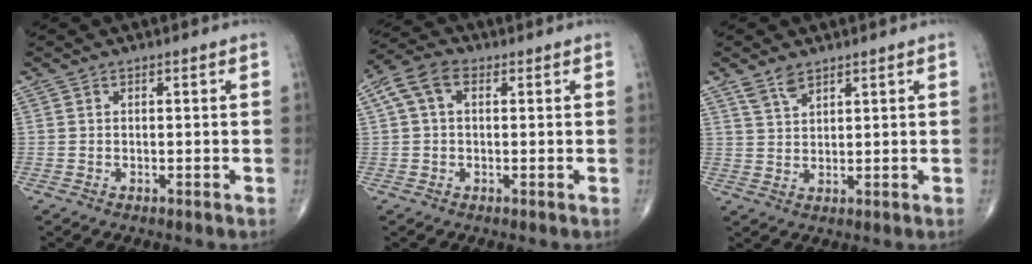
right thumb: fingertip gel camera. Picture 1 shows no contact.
{"total": 6.6, "force": [1.6, 4.1, 4.9], "torque": [-0.104, 0.026, 0.026]}
{"total": 3.6, "force": [2.7, 1.6, 1.9], "torque": [-0.029, -0.011, 0.056]}